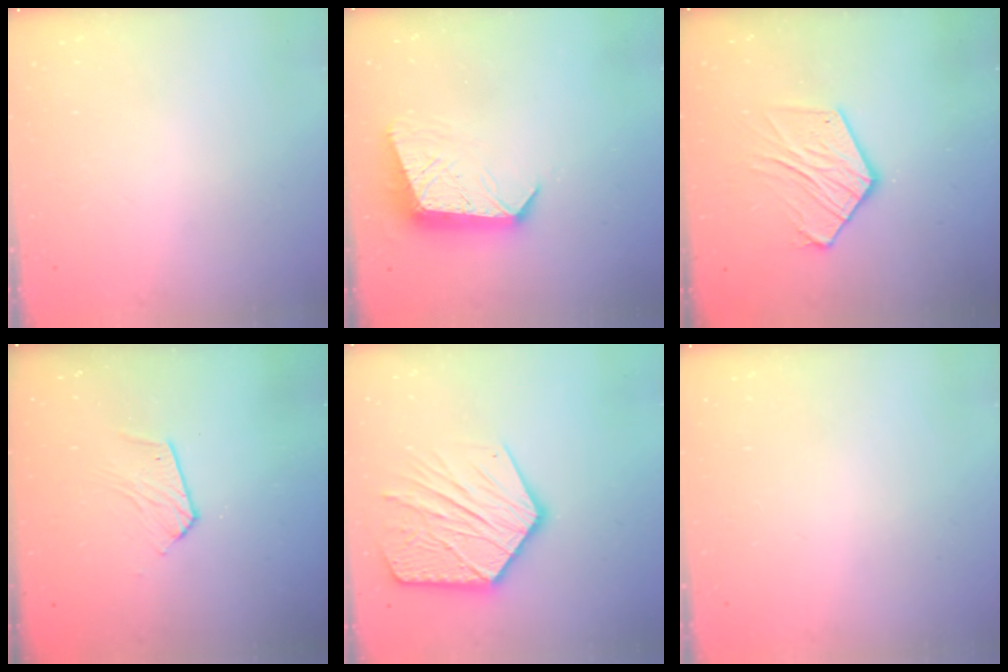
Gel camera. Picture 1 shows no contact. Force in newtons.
{"total": 11.1, "press": 11.0, "slide": 1.0}
{"total": 11.4, "press": 11.4, "slide": 0.8}
{"total": 6.8, "press": 6.7, "slide": 0.6}
{"total": 20.8, "press": 20.7, "slide": 1.8}
{"total": 0.0}